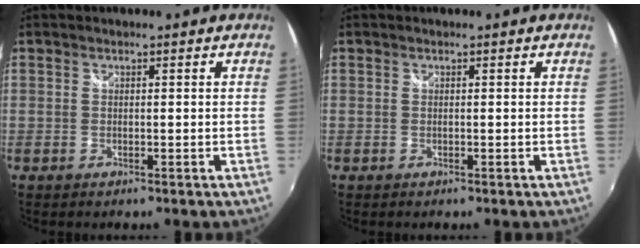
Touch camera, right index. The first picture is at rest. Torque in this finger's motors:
{"motor_torque": [-0.14, 0.07, -0.01, 0.00]}